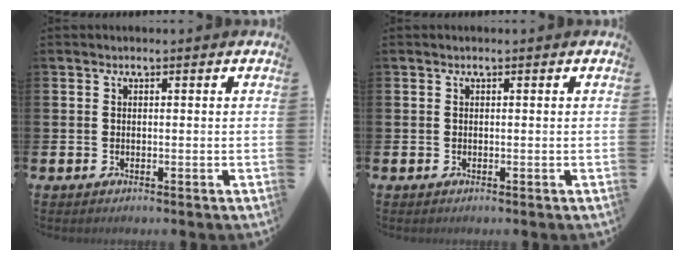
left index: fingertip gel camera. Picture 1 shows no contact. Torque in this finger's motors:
{"motor_torque": [0.00, 0.00, 0.00, 0.00]}